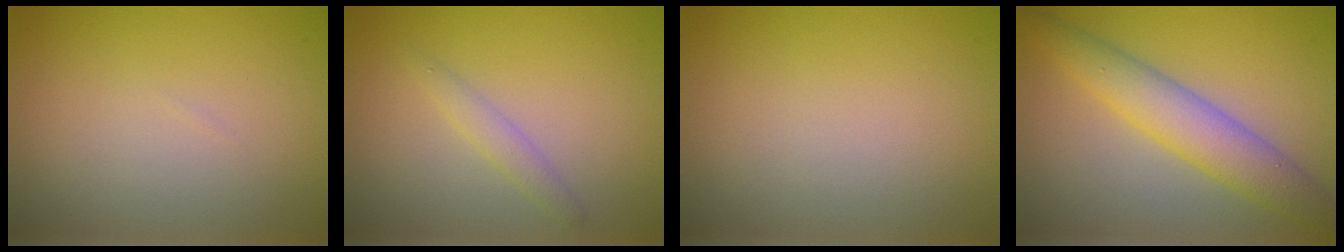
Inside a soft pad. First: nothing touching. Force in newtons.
{"total": 1.4, "press": 1.4, "slide": 0.0}
{"total": 0.0}
{"total": 5.2, "press": 5.2, "slide": 0.0}